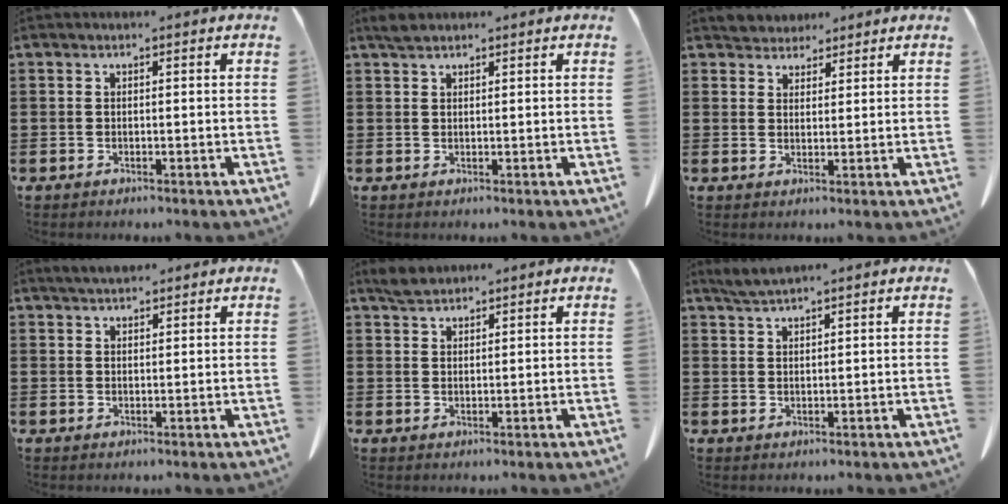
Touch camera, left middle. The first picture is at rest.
{"total": 1.6, "force": [1.4, 0.5, 0.7], "torque": [-0.018, 0.000, 0.027]}
{"total": 3.1, "force": [2.9, 1.0, -0.2], "torque": [0.001, -0.006, 0.056]}
{"total": 2.3, "force": [2.1, 0.5, 0.6], "torque": [-0.017, -0.001, 0.041]}
{"total": 2.7, "force": [2.4, 0.9, 1.0], "torque": [-0.025, 0.003, 0.047]}
{"total": 2.1, "force": [1.9, -0.1, 0.8], "torque": [-0.021, -0.001, 0.037]}